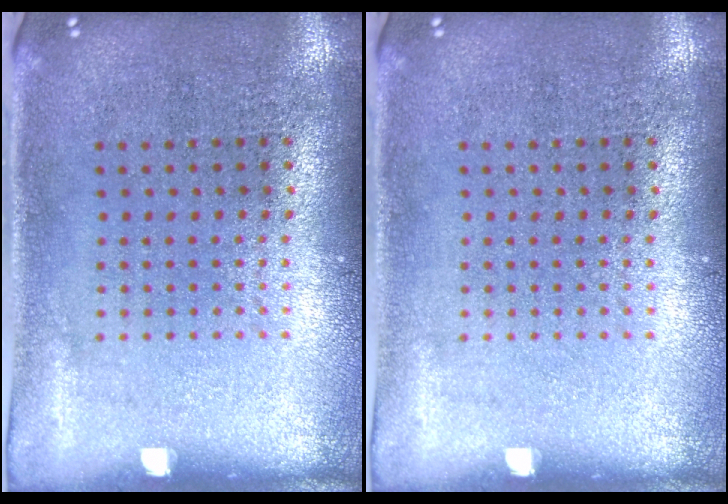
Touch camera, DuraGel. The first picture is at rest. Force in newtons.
{"total": 0.0}